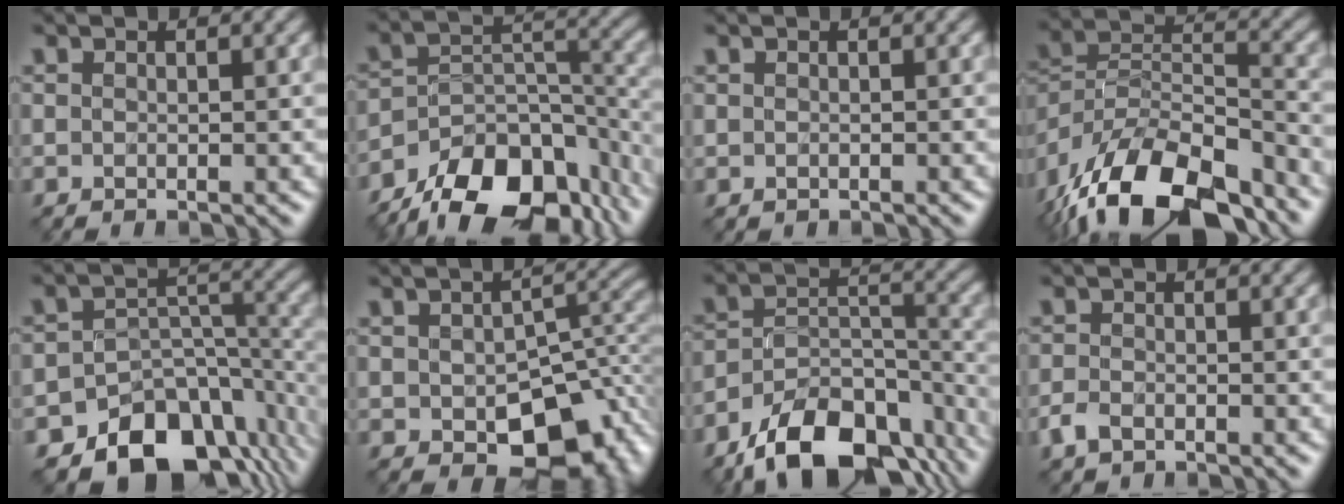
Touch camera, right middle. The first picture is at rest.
{"total": 13.6, "force": [-10.2, 6.4, 6.4], "torque": [-0.122, 0.002, -0.158]}
{"total": 0.0}
{"total": 15.0, "force": [-11.1, 6.1, 8.1], "torque": [-0.170, 0.006, -0.191]}
{"total": 11.7, "force": [-8.3, 7.0, 4.6], "torque": [-0.063, -0.013, -0.123]}
{"total": 9.6, "force": [-3.6, 5.8, 6.8], "torque": [-0.092, -0.021, -0.039]}
{"total": 12.4, "force": [-9.0, 5.7, 6.3], "torque": [-0.116, 0.002, -0.150]}
{"total": 1.5, "force": [-1.1, 0.9, 0.5], "torque": [-0.011, 0.001, -0.024]}